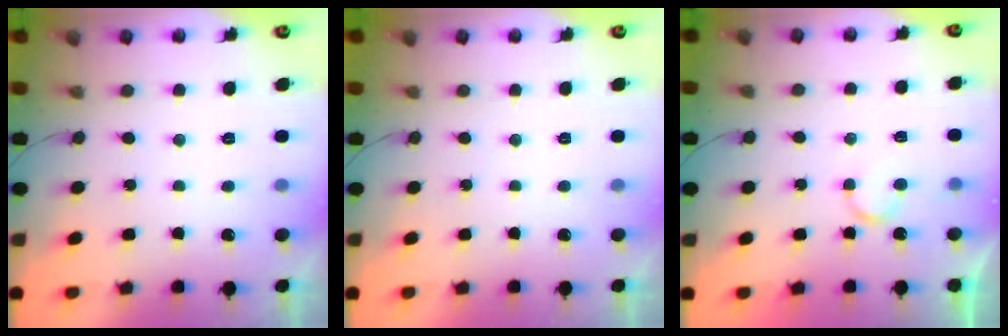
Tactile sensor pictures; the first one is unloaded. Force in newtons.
{"total": 1.8, "press": 1.8, "slide": 0.1}
{"total": 5.4, "press": 5.4, "slide": 0.4}